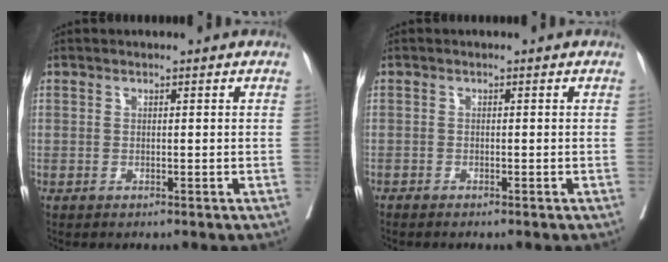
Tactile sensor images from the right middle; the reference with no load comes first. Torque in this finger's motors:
{"motor_torque": [-0.33, -0.07, 0.01, 0.00]}